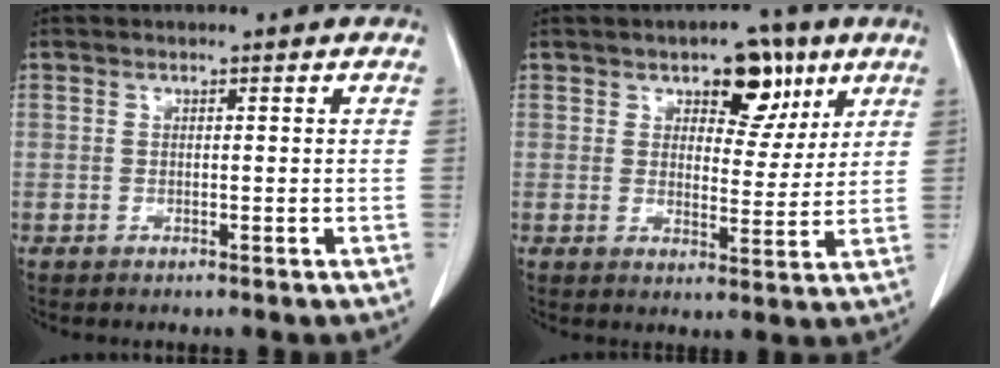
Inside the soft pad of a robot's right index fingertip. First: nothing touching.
{"total": 7.7, "force": [4.2, 4.4, 4.8], "torque": [-0.050, 0.008, 0.060]}